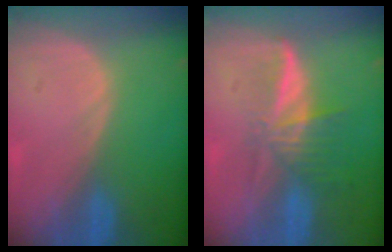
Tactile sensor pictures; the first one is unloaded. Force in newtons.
{"total": 5.9, "press": 5.4, "slide": 2.4}